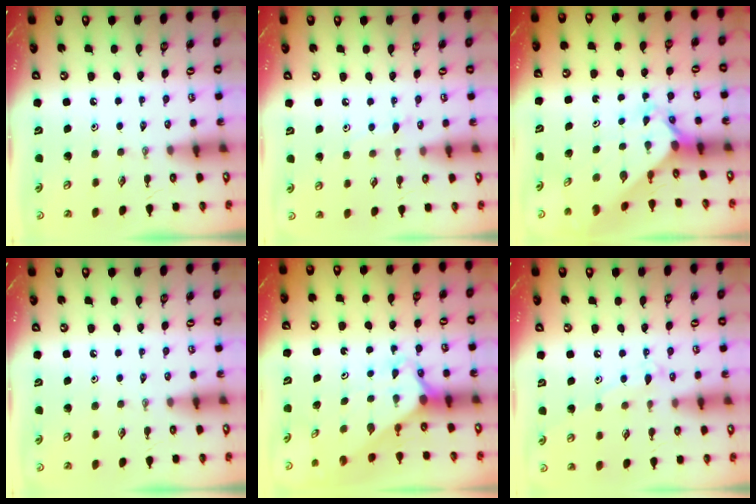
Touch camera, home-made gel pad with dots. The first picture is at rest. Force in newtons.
{"total": 6.7, "press": 6.7, "slide": 0.8}
{"total": 2.6, "press": 2.6, "slide": 0.3}
{"total": 0.0}
{"total": 2.6, "press": 2.6, "slide": 0.1}
{"total": 9.0, "press": 9.0, "slide": 0.7}